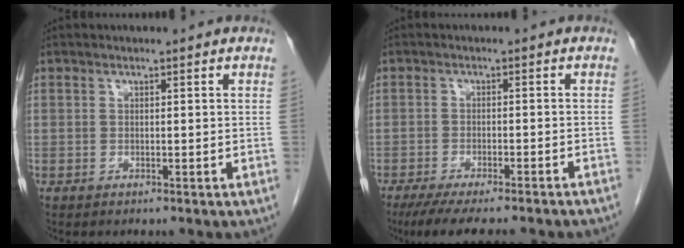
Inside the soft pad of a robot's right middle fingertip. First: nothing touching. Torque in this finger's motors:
{"motor_torque": [1.17, -0.97, 0.17, 0.07]}